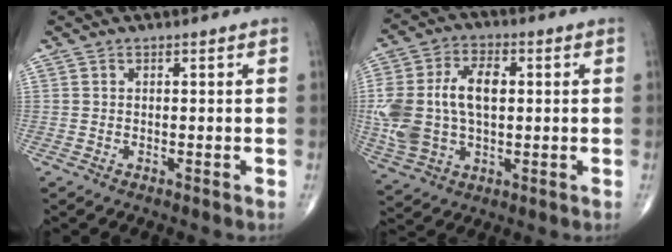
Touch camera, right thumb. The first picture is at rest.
{"total": 15.8, "force": [0.9, 9.6, 12.5], "torque": [-0.258, 0.015, 0.024]}